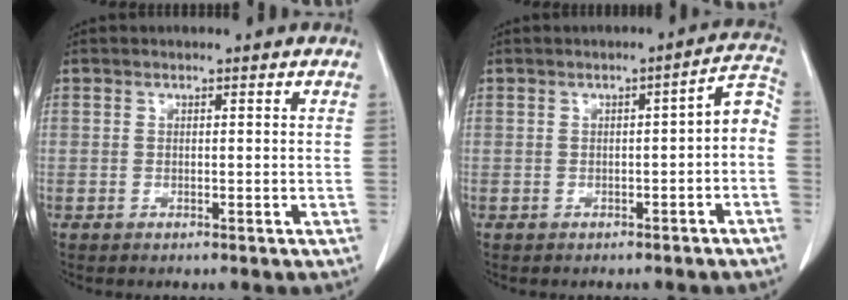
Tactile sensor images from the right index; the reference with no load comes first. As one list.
[{"total": 5.0, "force": [-1.4, 1.3, 4.6], "torque": [-0.052, 0.026, -0.018]}]